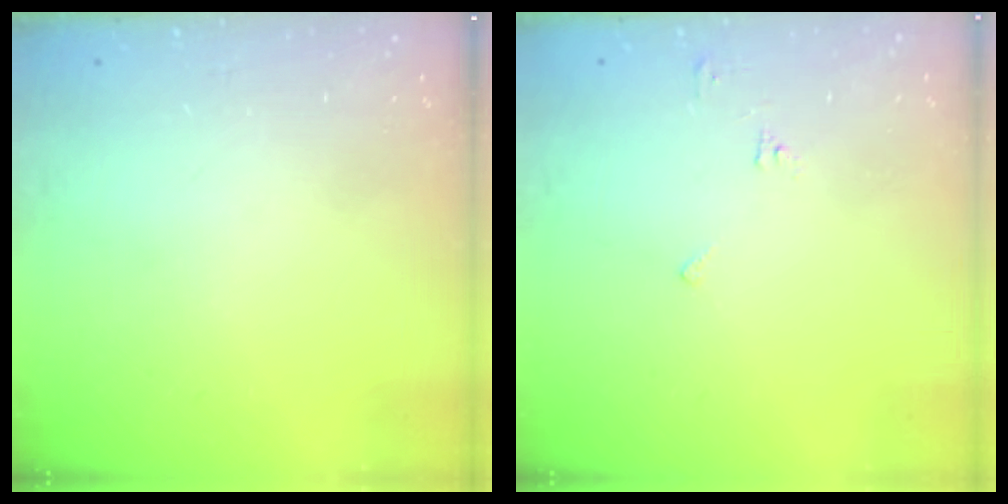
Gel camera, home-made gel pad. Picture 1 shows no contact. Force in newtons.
{"total": 4.7, "press": 4.7, "slide": 0.5}